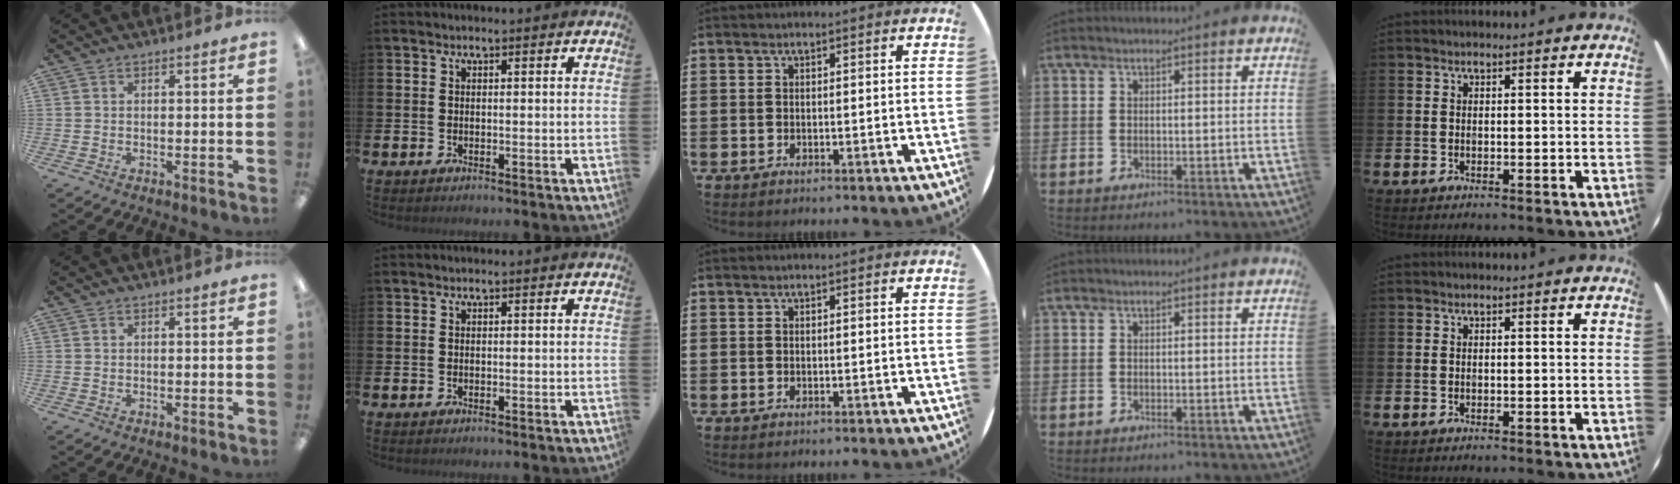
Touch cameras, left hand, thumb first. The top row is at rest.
{}